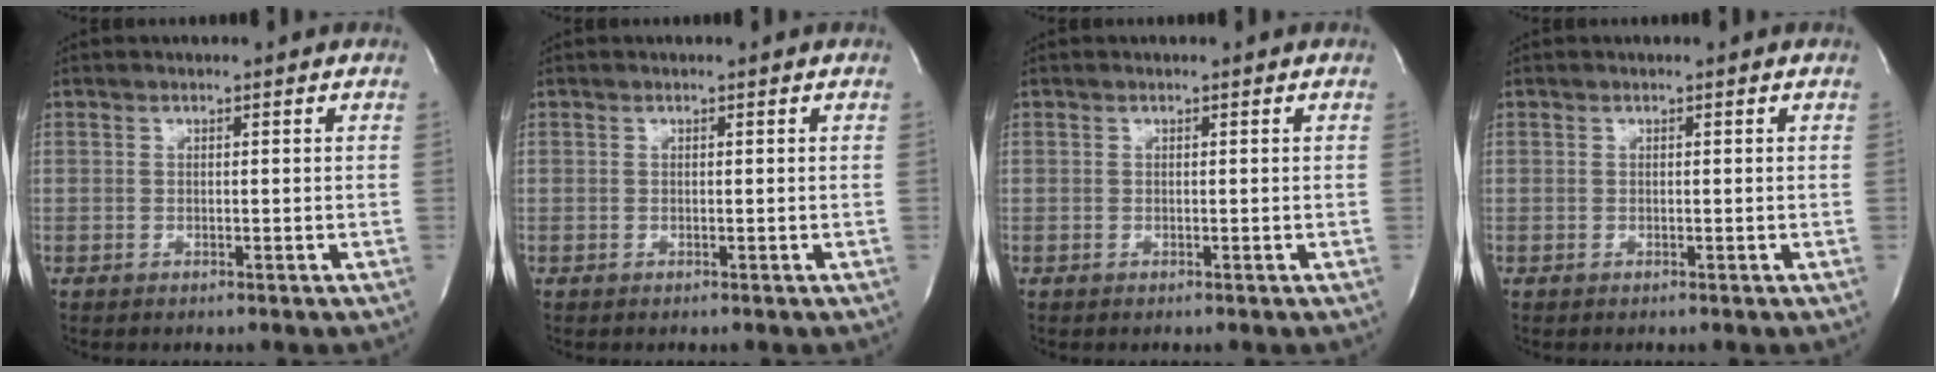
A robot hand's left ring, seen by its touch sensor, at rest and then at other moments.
{"total": 0.0}
{"total": 0.0}
{"total": 0.0}